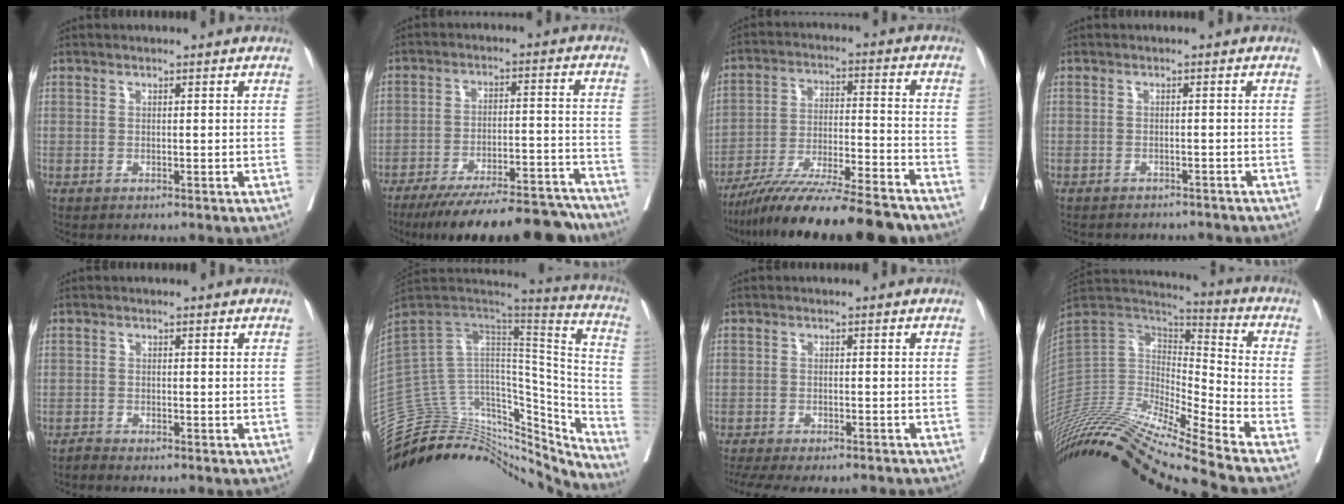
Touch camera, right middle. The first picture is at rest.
{"total": 20.5, "force": [-18.2, 3.5, 8.9], "torque": [-0.105, 0.002, -0.261]}
{"total": 19.3, "force": [-16.6, 0.7, 9.9], "torque": [-0.162, -0.022, -0.276]}
{"total": 7.7, "force": [-7.2, 2.1, 1.8], "torque": [-0.025, -0.002, -0.086]}
{"total": 0.8, "force": [-0.8, -0.1, -0.1], "torque": [-0.002, -0.004, -0.018]}
{"total": 34.1, "force": [-30.6, 10.9, 10.4], "torque": [-0.139, 0.032, -0.423]}
{"total": 12.0, "force": [-10.4, 2.8, 5.4], "torque": [-0.106, -0.011, -0.141]}
{"total": 27.2, "force": [-23.7, -0.6, 13.4], "torque": [-0.287, -0.023, -0.422]}